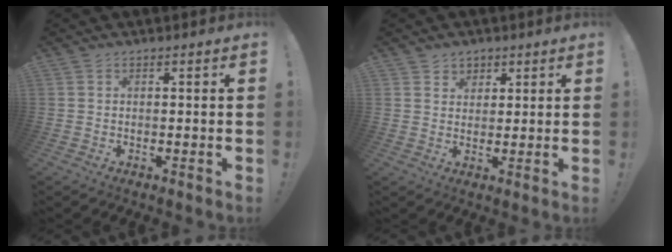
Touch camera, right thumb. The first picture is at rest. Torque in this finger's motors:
{"motor_torque": [-0.48, 0.13, 0.12, -0.09, 0.00]}